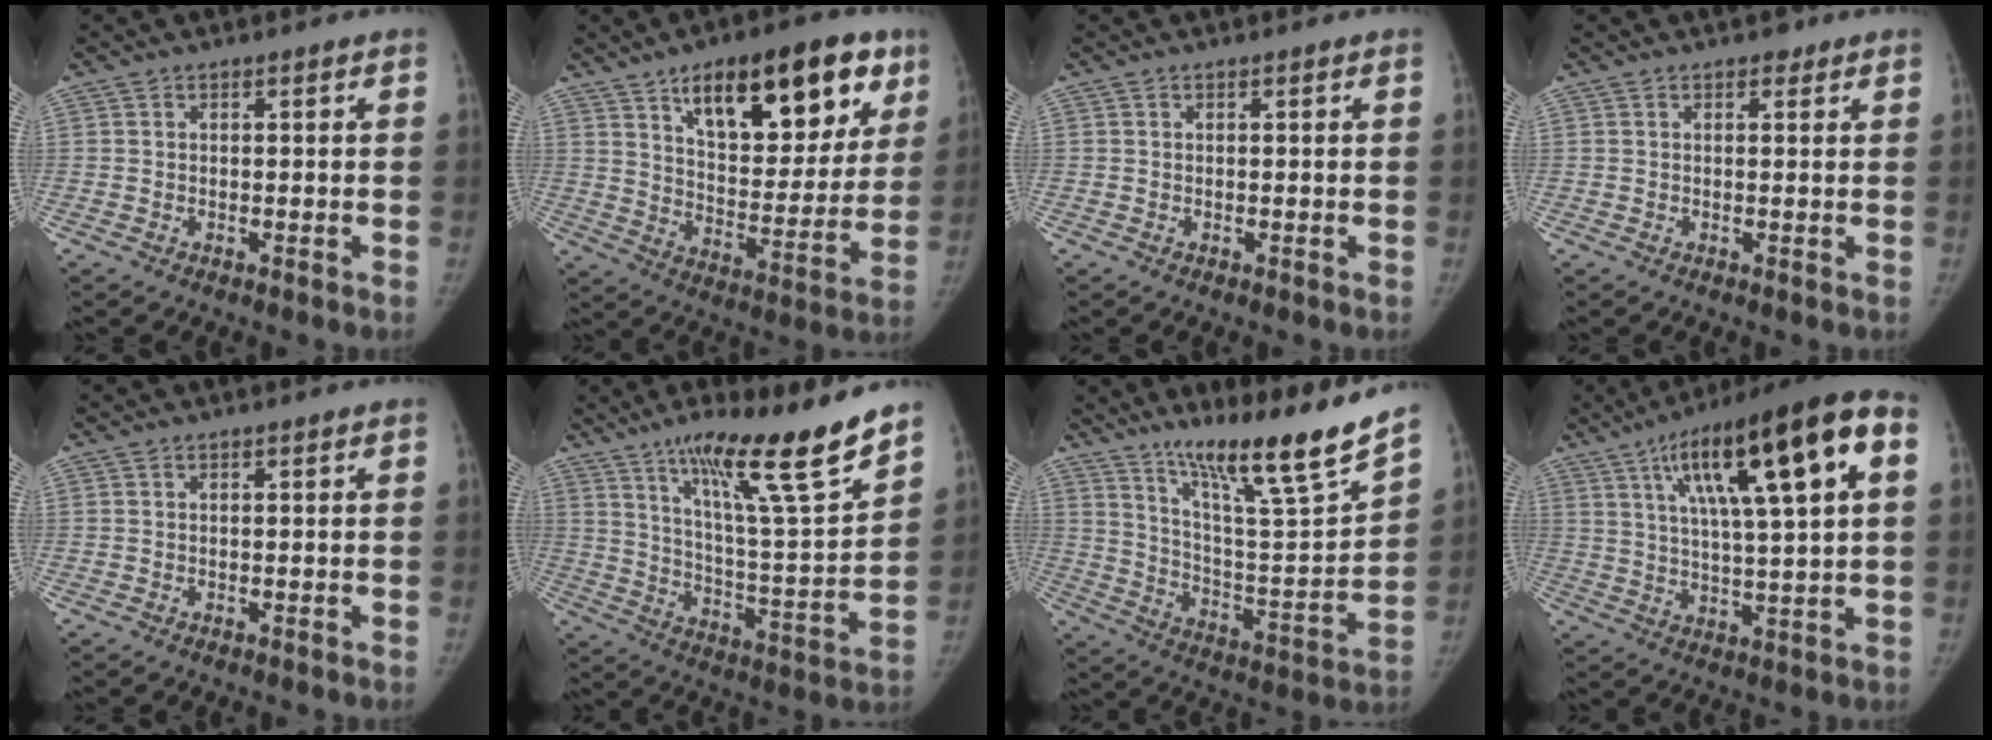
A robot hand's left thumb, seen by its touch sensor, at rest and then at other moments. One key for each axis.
{"total": 24.2, "fx": 12.7, "fy": 11.0, "fz": 17.4, "tx": -0.195, "ty": -0.033, "tz": 0.193}
{"total": 0.0}
{"total": 1.2, "fx": 0.8, "fy": 0.9, "fz": 0.4, "tx": 0.004, "ty": -0.003, "tz": 0.005}
{"total": 0.0}
{"total": 20.4, "fx": 14.3, "fy": 1.8, "fz": 14.4, "tx": -0.203, "ty": -0.079, "tz": 0.239}
{"total": 20.0, "fx": 15.5, "fy": 0.8, "fz": 12.7, "tx": -0.171, "ty": -0.093, "tz": 0.263}
{"total": 22.7, "fx": 8.2, "fy": 5.2, "fz": 20.5, "tx": -0.319, "ty": 0.014, "tz": 0.127}